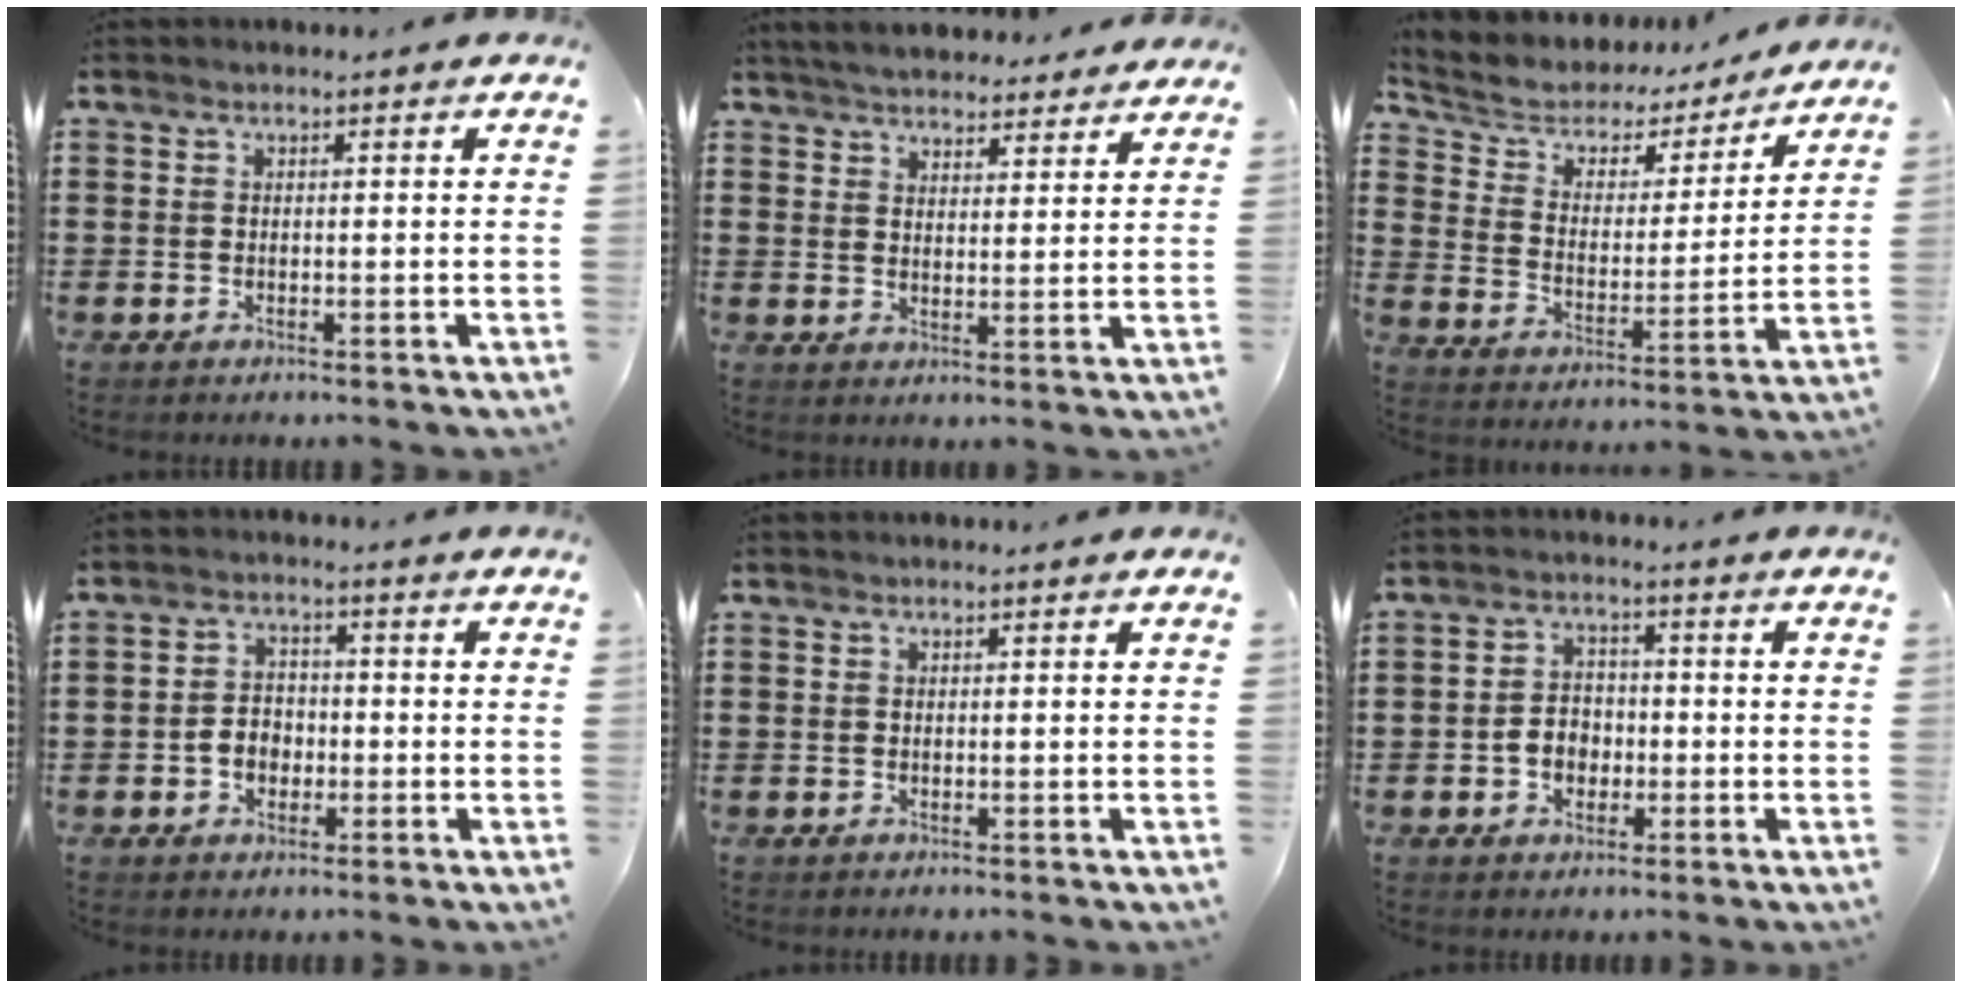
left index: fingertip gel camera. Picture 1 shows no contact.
{"total": 4.5, "force": [4.4, 0.6, 0.6], "torque": [-0.027, -0.013, 0.079]}
{"total": 4.8, "force": [3.8, 2.8, 0.8], "torque": [-0.048, -0.023, 0.058]}
{"total": 3.6, "force": [-1.1, 2.8, 2.0], "torque": [-0.044, 0.006, -0.023]}
{"total": 0.0}
{"total": 3.9, "force": [-1.1, 3.1, 2.2], "torque": [-0.048, 0.007, -0.024]}